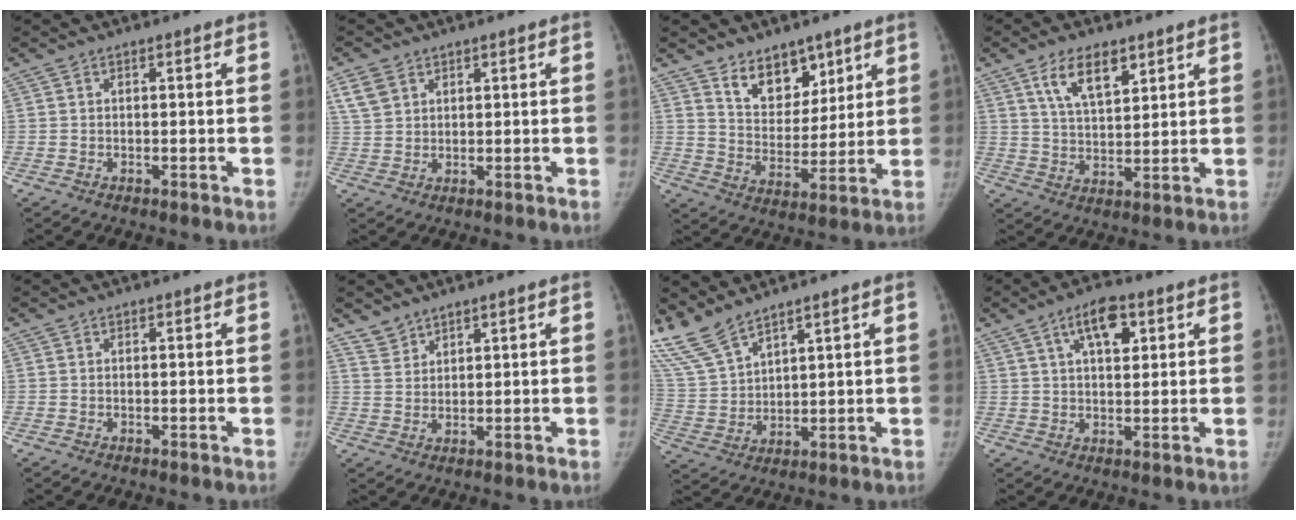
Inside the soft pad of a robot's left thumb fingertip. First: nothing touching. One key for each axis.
{"total": 4.5, "fx": 2.5, "fy": 3.2, "fz": 2.0, "tx": -0.029, "ty": -0.004, "tz": 0.055}
{"total": 10.3, "fx": 7.1, "fy": 6.1, "fz": 4.3, "tx": -0.027, "ty": -0.053, "tz": 0.127}
{"total": 8.9, "fx": 5.1, "fy": 4.1, "fz": 6.1, "tx": -0.088, "ty": -0.027, "tz": 0.095}
{"total": 0.0}
{"total": 3.6, "fx": 3.2, "fy": 1.7, "fz": 0.1, "tx": 0.017, "ty": -0.017, "tz": 0.067}
{"total": 10.2, "fx": 9.0, "fy": 2.6, "fz": 4.1, "tx": -0.089, "ty": -0.034, "tz": 0.203}
{"total": 7.9, "fx": 3.5, "fy": 3.7, "fz": 6.1, "tx": -0.080, "ty": -0.005, "tz": 0.056}